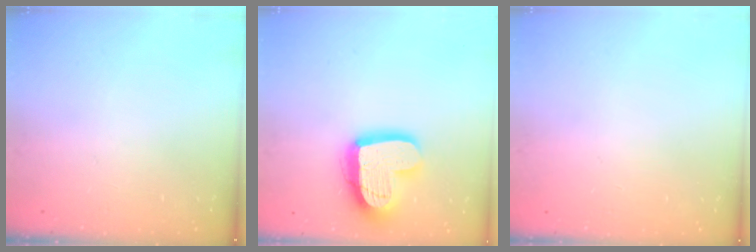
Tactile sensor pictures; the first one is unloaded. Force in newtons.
{"total": 18.4, "press": 18.3, "slide": 1.6}
{"total": 0.0}